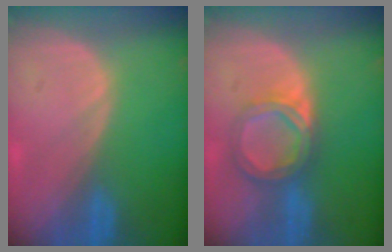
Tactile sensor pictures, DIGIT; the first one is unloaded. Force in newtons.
{"total": 5.6, "press": 5.3, "slide": 2.0}